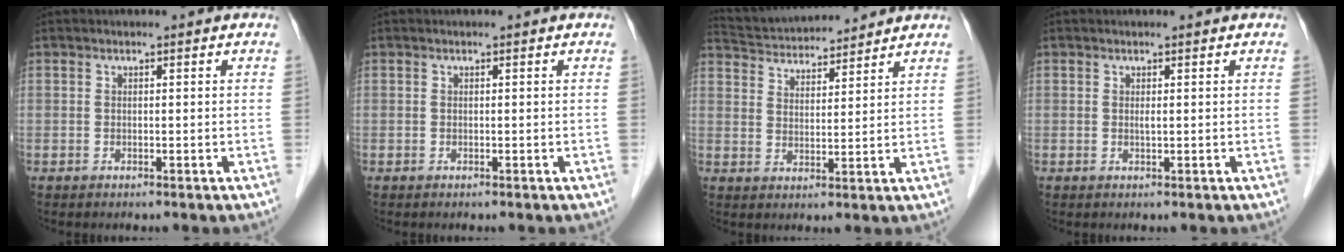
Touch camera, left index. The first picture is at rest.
{"total": 0.0}
{"total": 12.0, "force": [11.4, 2.0, 3.0], "torque": [-0.052, 0.025, 0.188]}
{"total": 0.8, "force": [0.4, 0.2, 0.7], "torque": [-0.014, -0.001, 0.006]}